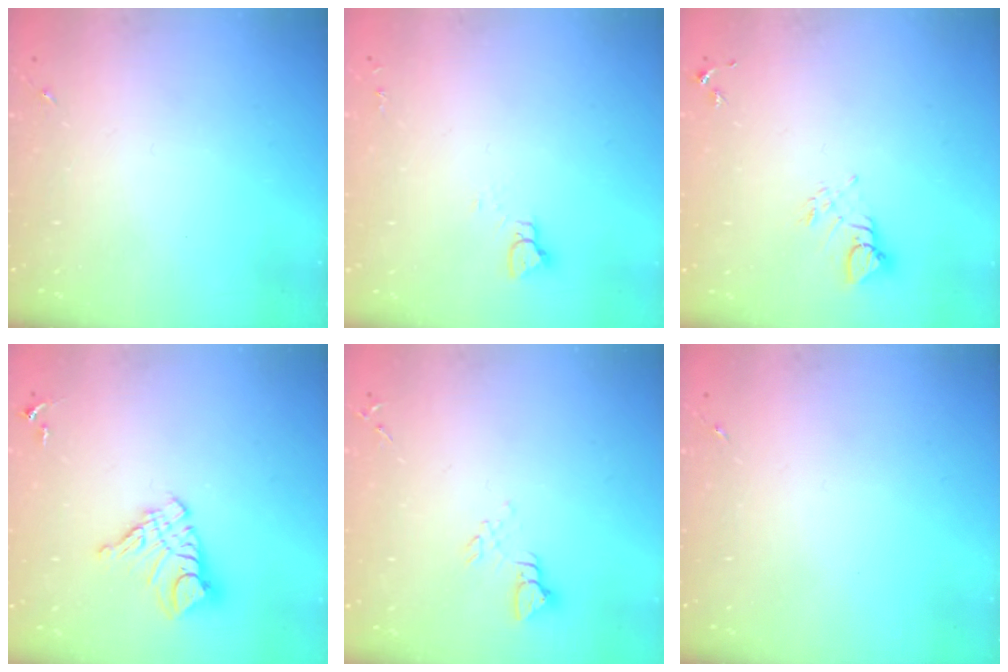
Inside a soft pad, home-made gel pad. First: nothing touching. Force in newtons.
{"total": 3.6, "press": 3.6, "slide": 0.3}
{"total": 4.8, "press": 4.8, "slide": 0.2}
{"total": 12.1, "press": 12.0, "slide": 1.1}
{"total": 5.1, "press": 5.1, "slide": 0.4}
{"total": 0.0}